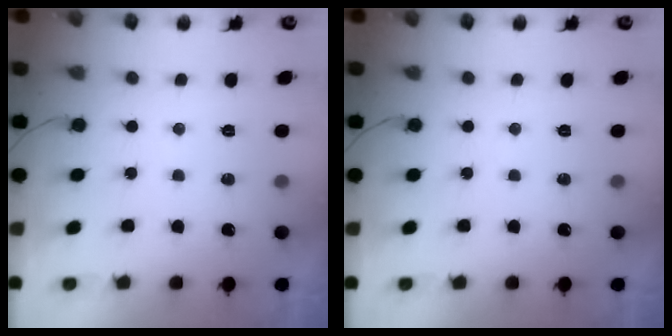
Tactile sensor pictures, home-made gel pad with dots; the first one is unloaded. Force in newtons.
{"total": 0.0}